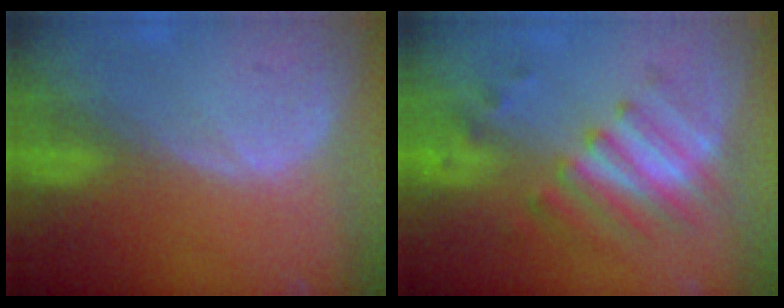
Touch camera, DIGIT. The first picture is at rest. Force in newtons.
{"total": 7.7, "press": 6.8, "slide": 3.5}